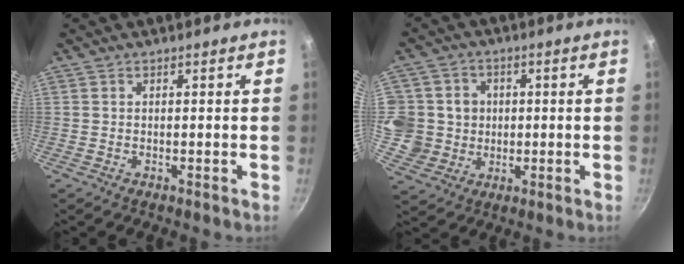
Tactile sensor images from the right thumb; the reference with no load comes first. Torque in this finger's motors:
{"motor_torque": [0.01, 0.53, 0.54, 0.03, 0.25]}